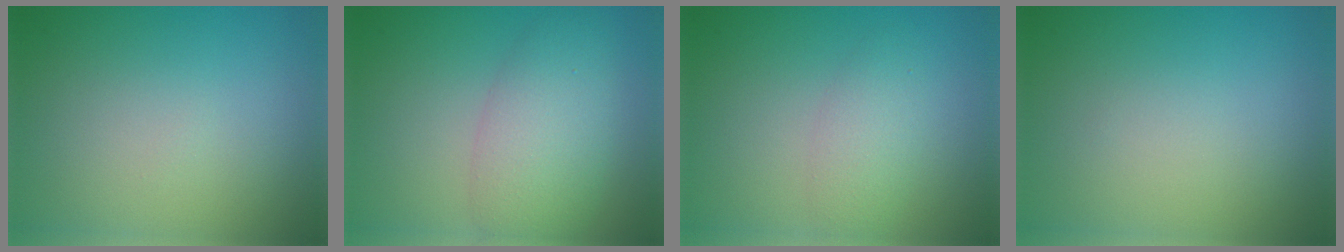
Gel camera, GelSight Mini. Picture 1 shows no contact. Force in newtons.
{"total": 5.3, "press": 5.2, "slide": 0.2}
{"total": 2.3, "press": 2.3, "slide": 0.0}
{"total": 0.0}